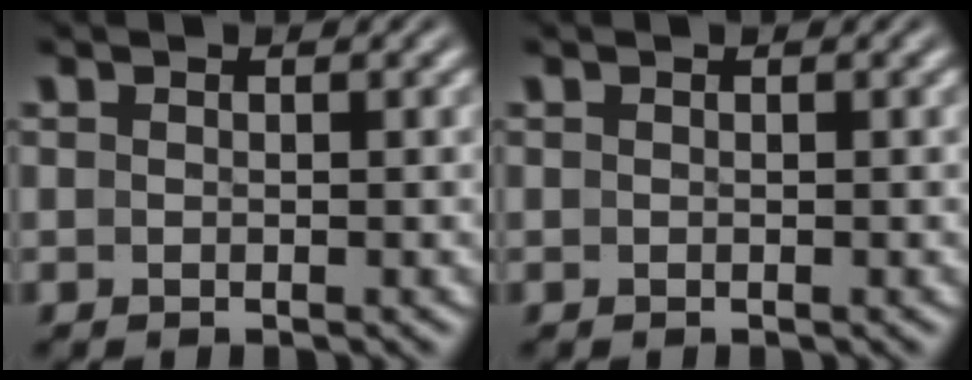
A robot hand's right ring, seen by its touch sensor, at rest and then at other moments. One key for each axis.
{"total": 0.0}